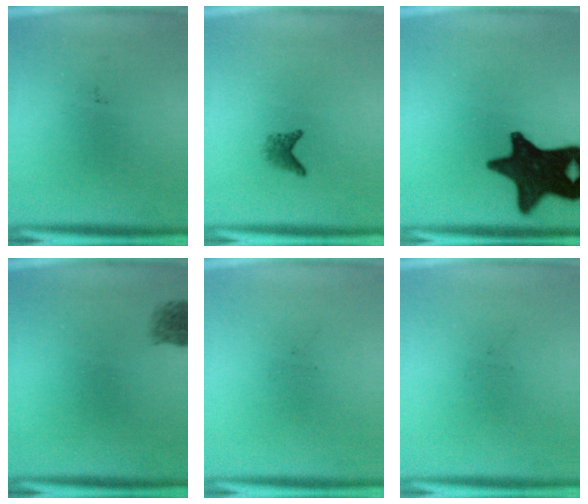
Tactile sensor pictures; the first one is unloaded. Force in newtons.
{"total": 1.7}
{"total": 16.8}
{"total": 1.9}
{"total": 0.0}
{"total": 0.0}